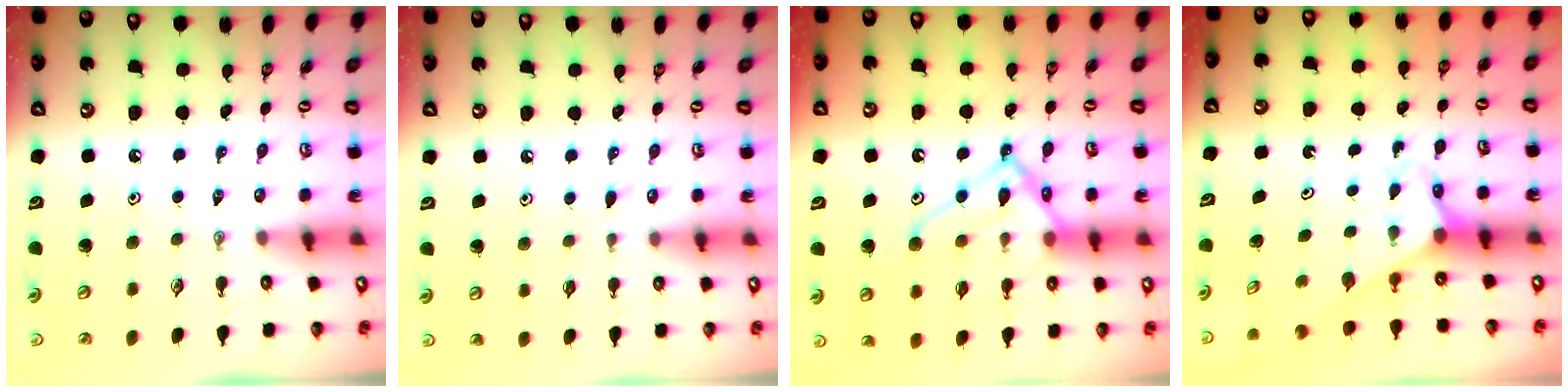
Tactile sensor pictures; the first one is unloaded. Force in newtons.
{"total": 5.0, "press": 5.0, "slide": 0.5}
{"total": 18.0, "press": 17.9, "slide": 1.9}
{"total": 2.5, "press": 2.5, "slide": 0.1}